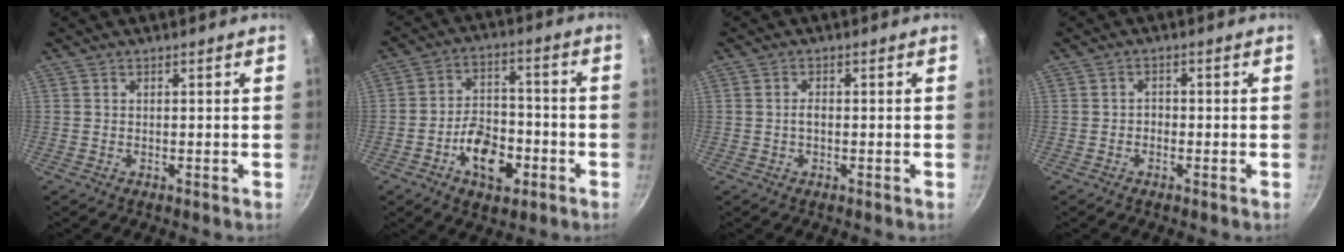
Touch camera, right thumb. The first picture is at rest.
{"total": 11.4, "force": [-4.6, 6.8, 7.9], "torque": [-0.101, 0.032, -0.078]}
{"total": 1.4, "force": [-0.2, 0.8, 1.2], "torque": [-0.019, 0.003, -0.005]}
{"total": 1.3, "force": [-0.6, 1.0, 0.5], "torque": [0.003, 0.008, -0.015]}